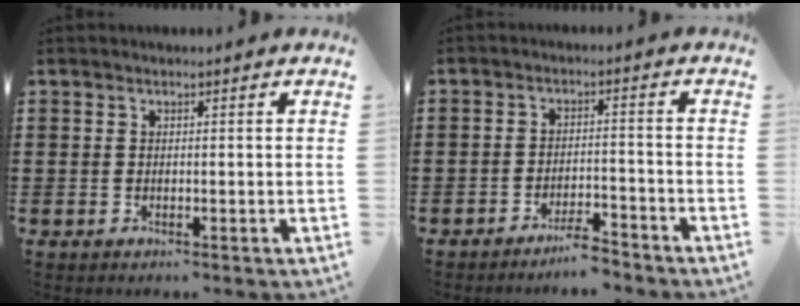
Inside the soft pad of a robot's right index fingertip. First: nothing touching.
{"total": 3.9, "force": [-3.8, 0.2, 0.7], "torque": [-0.015, 0.005, -0.077]}